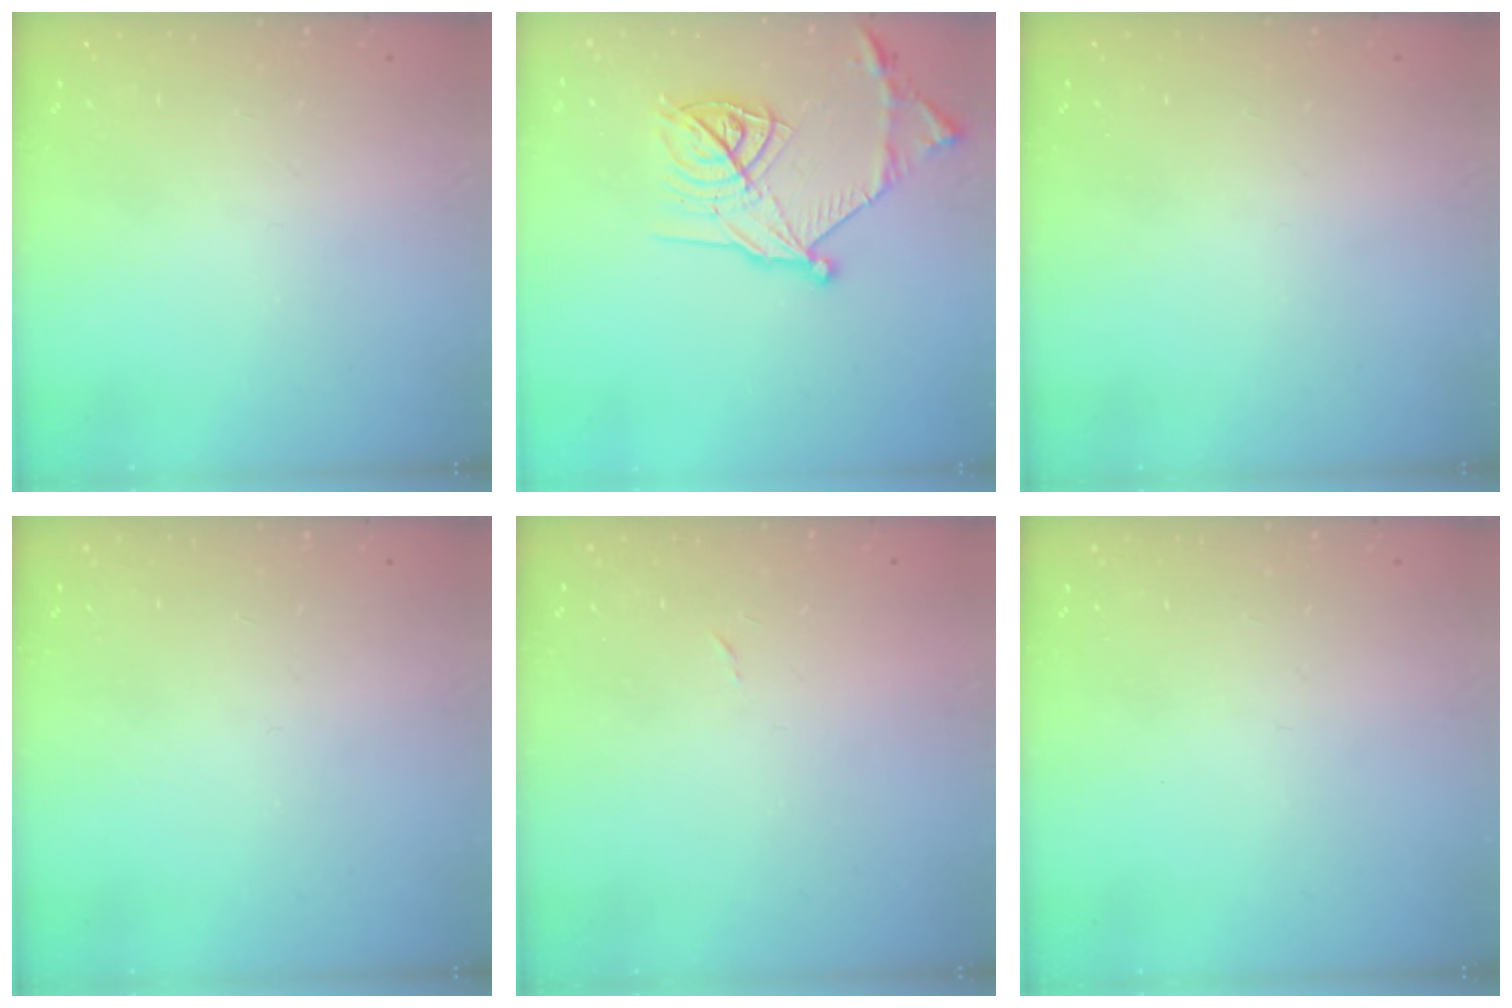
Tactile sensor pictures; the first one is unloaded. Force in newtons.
{"total": 20.0, "press": 20.0, "slide": 1.2}
{"total": 0.0}
{"total": 0.0}
{"total": 2.4, "press": 2.4, "slide": 0.4}
{"total": 0.0}